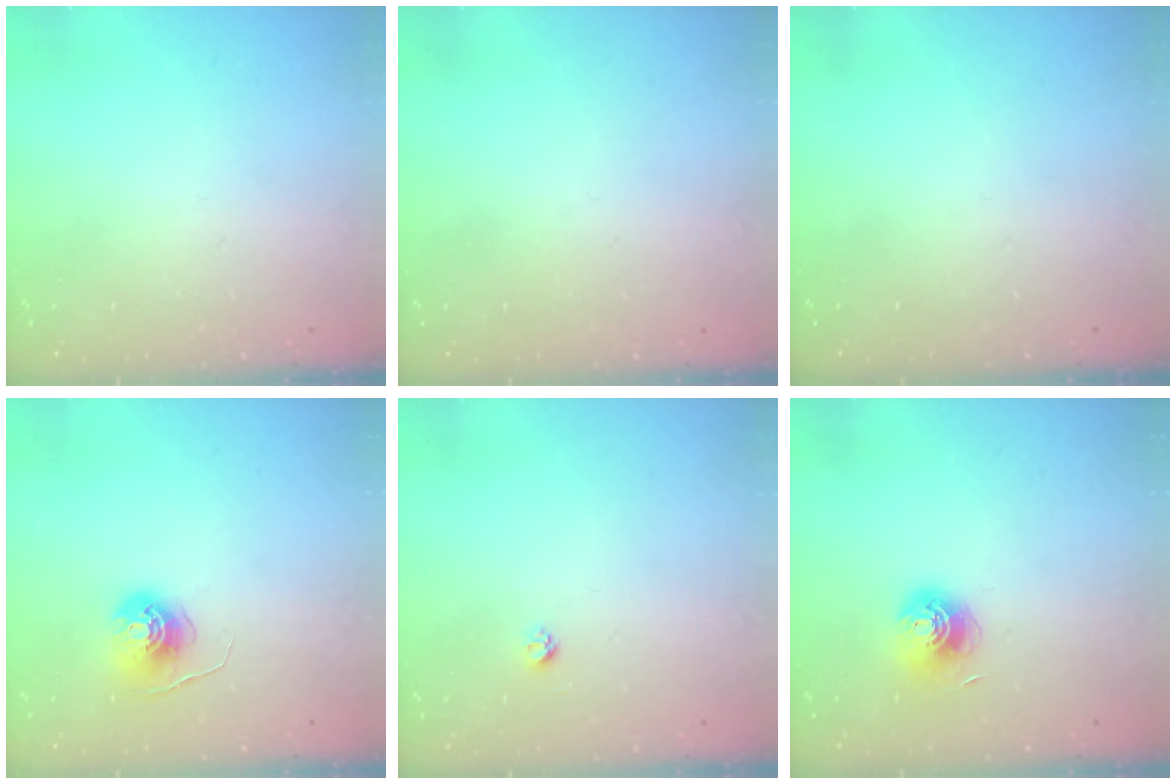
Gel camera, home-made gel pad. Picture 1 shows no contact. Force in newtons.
{"total": 0.8, "press": 0.8, "slide": 0.0}
{"total": 0.0}
{"total": 6.7, "press": 6.7, "slide": 0.3}
{"total": 3.6, "press": 3.6, "slide": 0.3}
{"total": 7.0, "press": 7.0, "slide": 0.5}